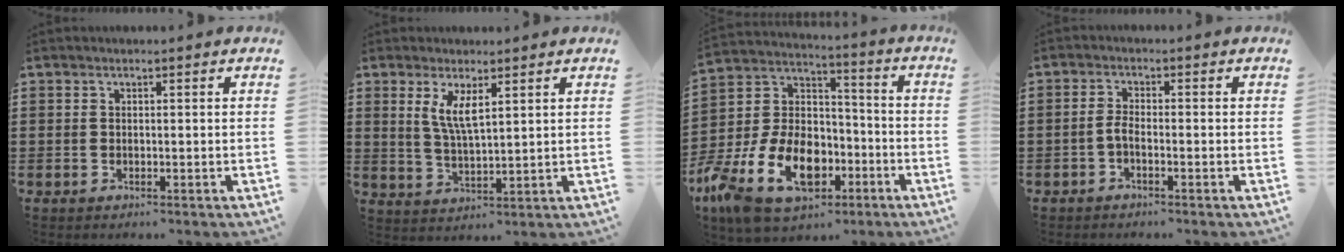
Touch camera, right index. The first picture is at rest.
{"total": 4.7, "force": [2.1, 1.2, 4.1], "torque": [-0.087, 0.000, 0.037]}
{"total": 15.8, "force": [-6.9, 10.6, 9.4], "torque": [-0.209, 0.026, -0.117]}
{"total": 2.2, "force": [-1.1, 0.6, 1.8], "torque": [-0.048, -0.006, -0.025]}